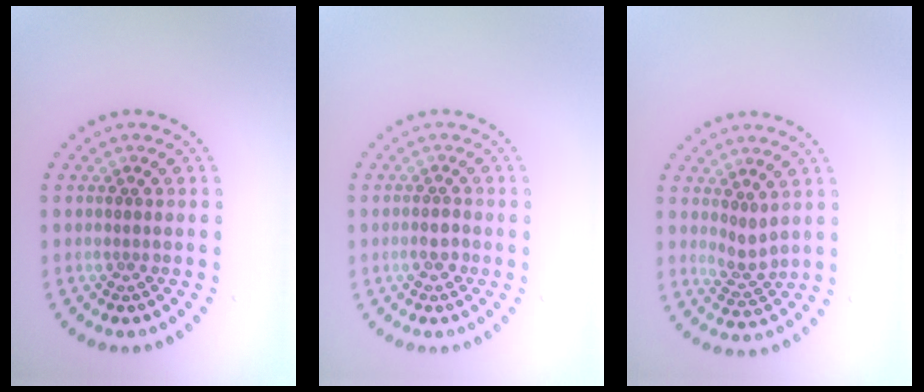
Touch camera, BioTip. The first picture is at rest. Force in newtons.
{"total": 1.4, "press": 1.3, "slide": 0.5}
{"total": 1.8, "press": 1.4, "slide": 1.1}